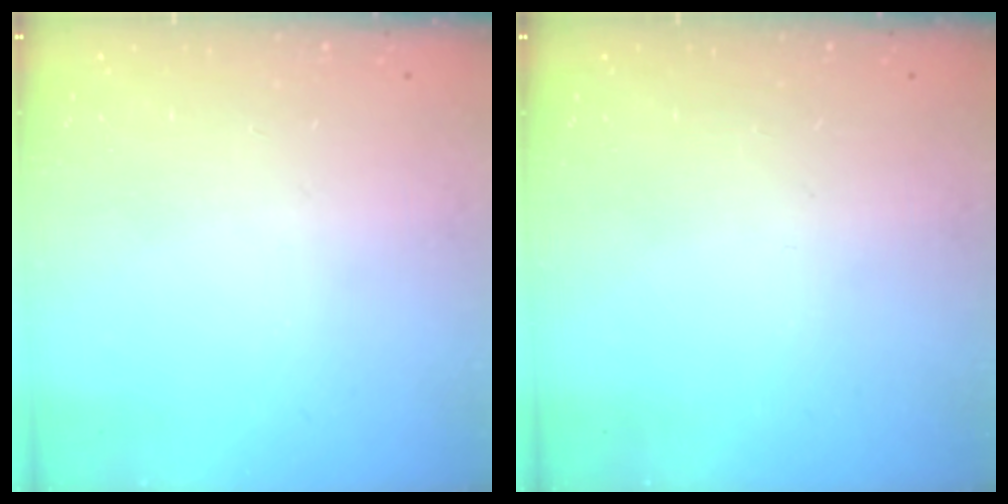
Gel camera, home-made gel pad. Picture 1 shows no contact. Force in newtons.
{"total": 0.0}